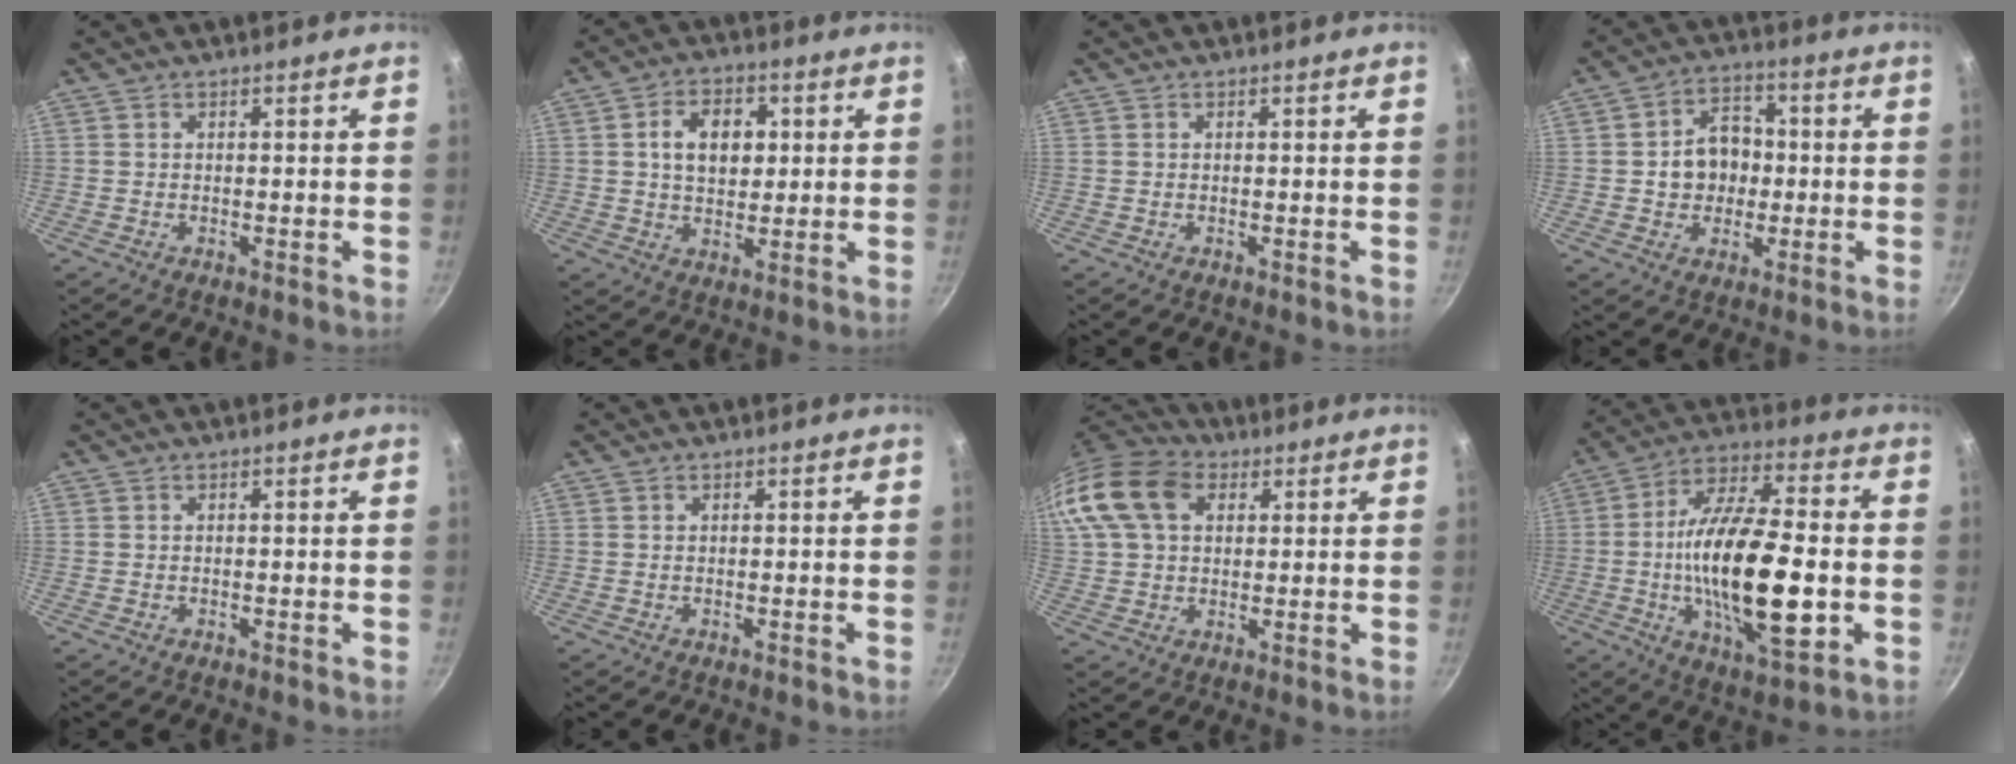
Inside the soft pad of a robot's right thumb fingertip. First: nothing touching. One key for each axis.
{"total": 9.1, "fx": 1.7, "fy": 6.3, "fz": 6.3, "tx": -0.079, "ty": 0.005, "tz": 0.024}
{"total": 0.0}
{"total": 8.9, "fx": -0.3, "fy": 7.3, "fz": 5.1, "tx": -0.042, "ty": 0.015, "tz": -0.009}
{"total": 0.0}
{"total": 0.0}
{"total": 18.4, "fx": 6.0, "fy": 13.1, "fz": 11.3, "tx": -0.241, "ty": 0.027, "tz": 0.097}
{"total": 23.8, "fx": -3.2, "fy": 9.0, "fz": 21.8, "tx": -0.379, "ty": 0.015, "tz": -0.058}